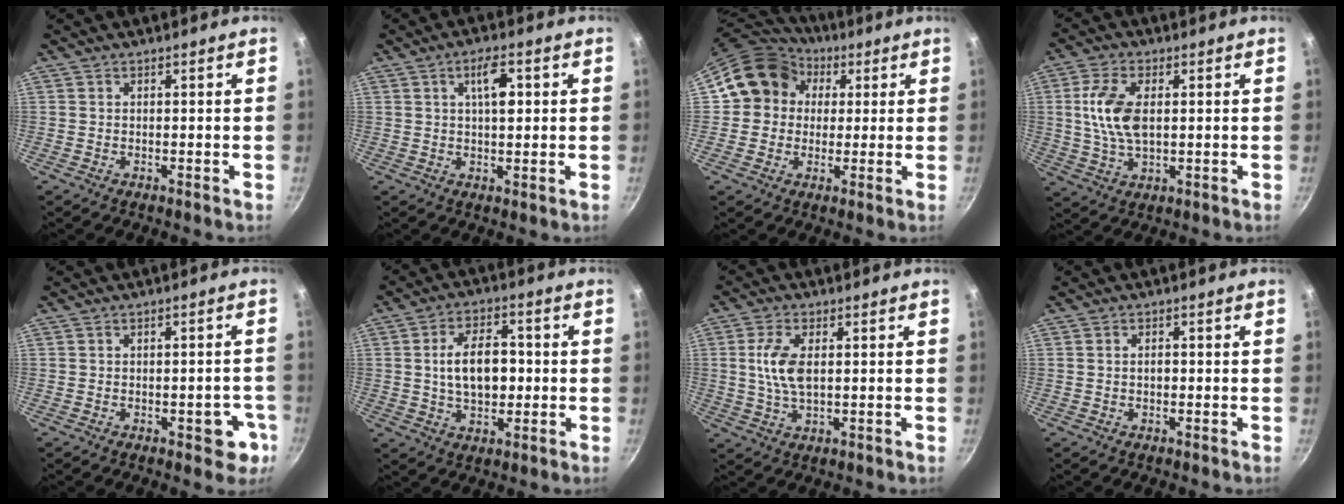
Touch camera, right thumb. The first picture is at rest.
{"total": 6.2, "force": [1.7, 2.4, 5.5], "torque": [-0.078, -0.003, 0.024]}
{"total": 12.7, "force": [2.5, 11.5, 4.9], "torque": [-0.049, 0.024, 0.024]}
{"total": 9.8, "force": [1.2, 5.1, 8.2], "torque": [-0.161, 0.002, 0.024]}
{"total": 5.9, "force": [-2.3, 3.1, 4.5], "torque": [-0.022, 0.015, -0.027]}
{"total": 10.9, "force": [0.2, 6.6, 8.7], "torque": [-0.121, 0.013, 0.004]}
{"total": 7.5, "force": [1.0, 3.7, 6.4], "torque": [-0.129, 0.001, 0.018]}
{"total": 1.1, "force": [-0.1, 0.7, 0.8], "torque": [-0.012, 0.003, -0.003]}